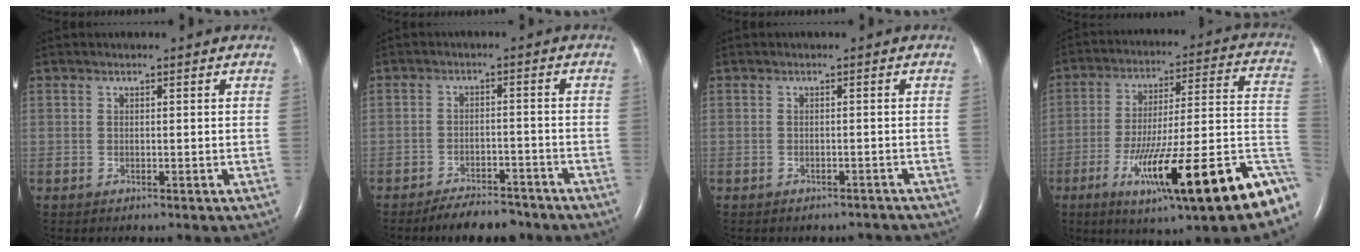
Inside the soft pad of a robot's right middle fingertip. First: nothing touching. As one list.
[{"total": 6.7, "force": [-5.9, 2.1, 2.4], "torque": [-0.035, -0.006, -0.093]}, {"total": 2.7, "force": [-2.4, 1.0, 0.3], "torque": [-0.003, 0.001, -0.030]}, {"total": 25.7, "force": [-12.7, 3.9, 22.0], "torque": [-0.228, 0.001, -0.192]}]